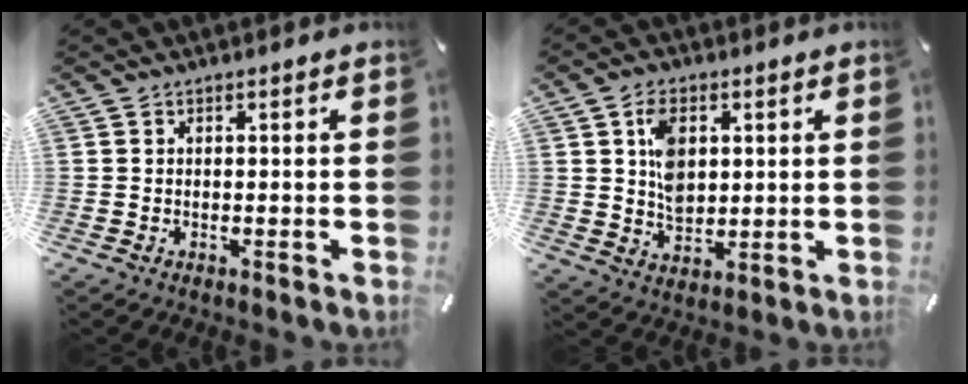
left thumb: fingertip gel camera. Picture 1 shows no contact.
{"total": 7.8, "force": [2.1, 5.5, 5.1], "torque": [-0.086, 0.003, 0.038]}